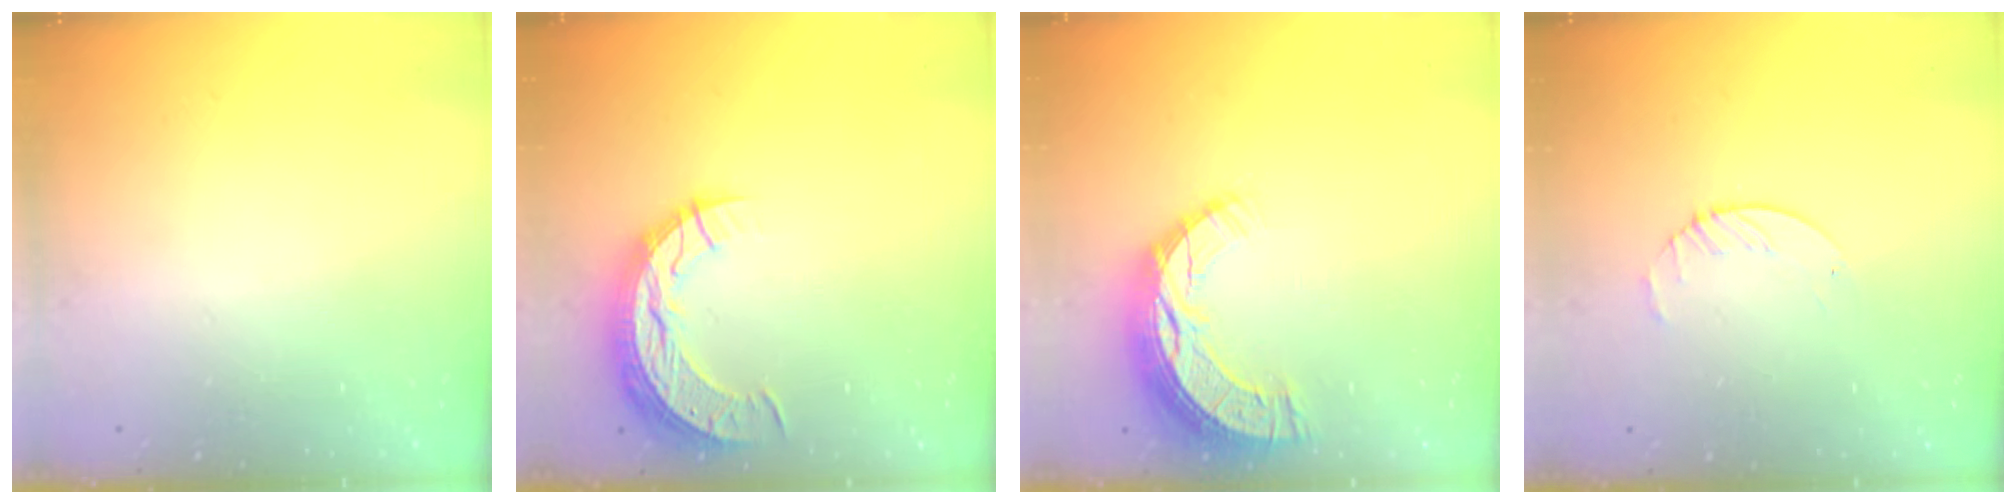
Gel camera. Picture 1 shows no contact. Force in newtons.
{"total": 12.2, "press": 12.2, "slide": 0.9}
{"total": 12.3, "press": 12.2, "slide": 0.9}
{"total": 3.1, "press": 3.1, "slide": 0.4}